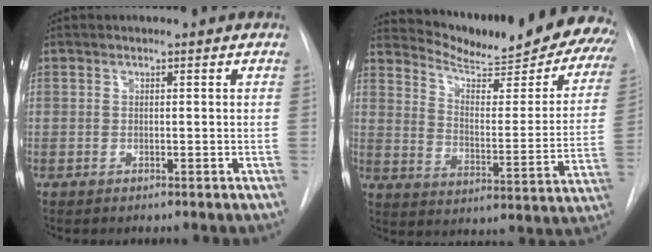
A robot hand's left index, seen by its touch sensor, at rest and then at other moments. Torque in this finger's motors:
{"motor_torque": [0.81, -1.33, 0.01, 0.03]}